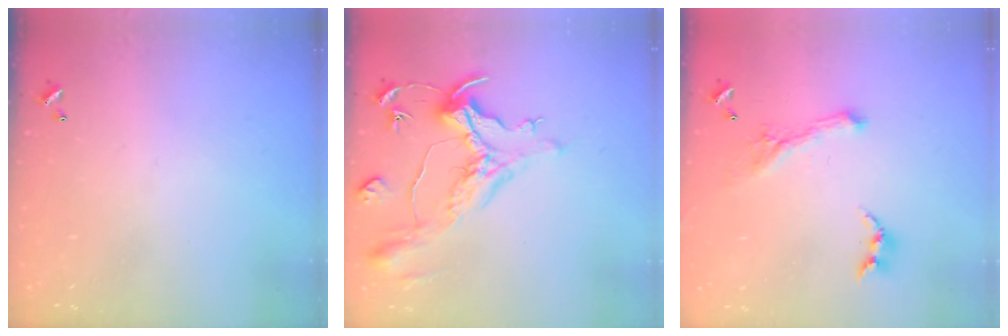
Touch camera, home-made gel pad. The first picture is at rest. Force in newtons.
{"total": 1.5, "press": 0.8, "slide": 1.2}
{"total": 0.8, "press": 0.8, "slide": 0.2}